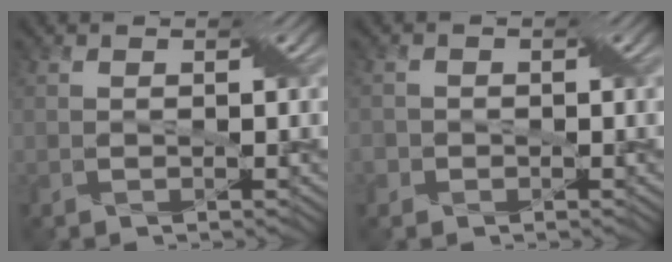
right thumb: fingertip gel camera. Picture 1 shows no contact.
{"total": 1.5, "force": [-0.6, 1.3, 0.1], "torque": [0.000, 0.001, -0.011]}